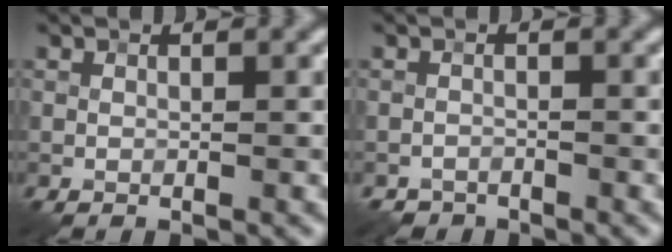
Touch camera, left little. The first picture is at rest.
{"total": 1.8, "force": [-1.6, 0.7, -0.2], "torque": [0.004, 0.004, -0.025]}